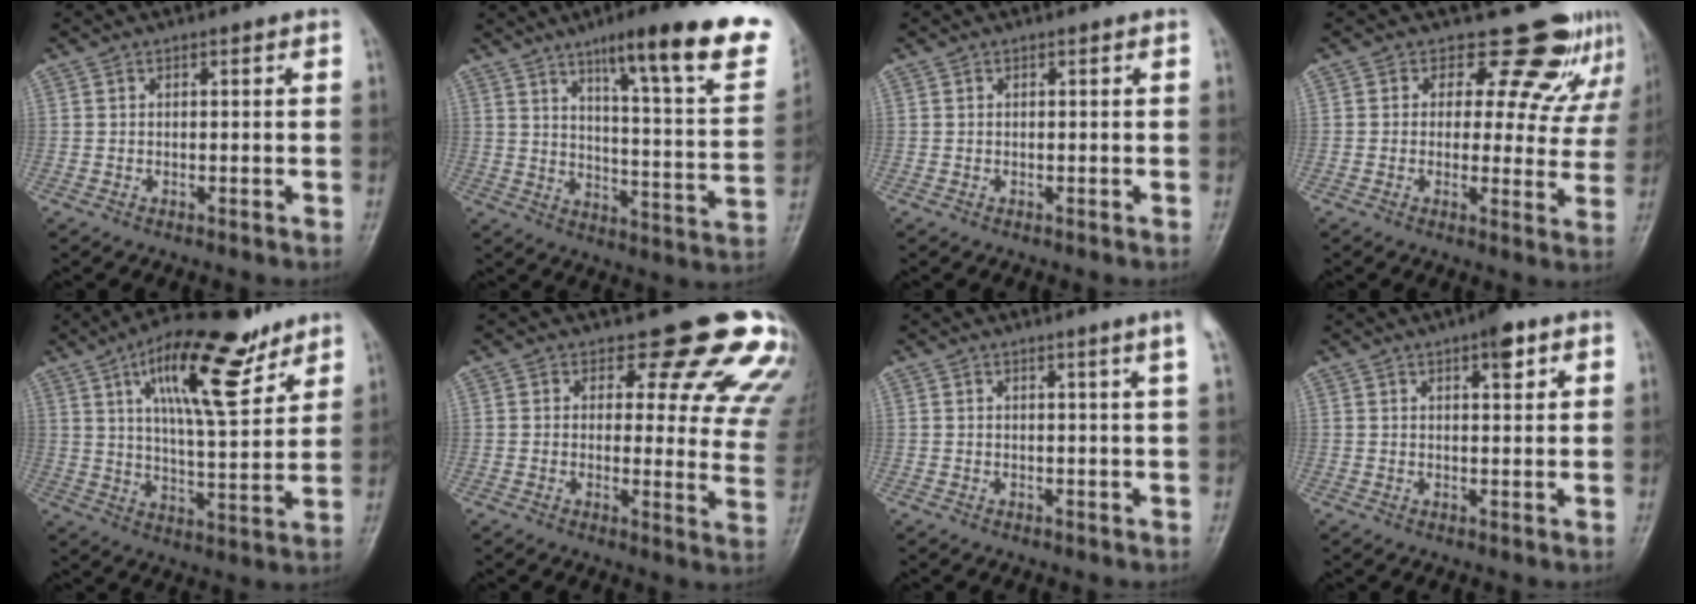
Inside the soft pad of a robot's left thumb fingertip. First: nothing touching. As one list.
[{"total": 23.0, "force": [14.5, 4.0, 17.4], "torque": [-0.218, -0.058, 0.203]}, {"total": 0.0}, {"total": 11.8, "force": [10.0, 5.7, 2.7], "torque": [0.022, -0.062, 0.103]}, {"total": 17.9, "force": [10.2, 6.1, 13.4], "torque": [-0.187, -0.042, 0.170]}, {"total": 15.8, "force": [13.2, 6.0, 6.3], "torque": [-0.017, -0.100, 0.124]}, {"total": 2.8, "force": [1.5, -0.9, 2.1], "torque": [-0.031, -0.009, 0.025]}, {"total": 4.7, "force": [2.5, 1.8, 3.6], "torque": [-0.038, -0.008, 0.029]}]